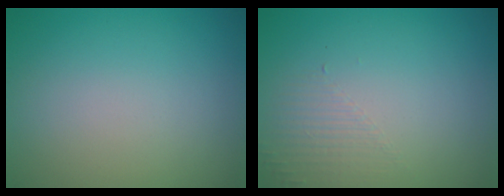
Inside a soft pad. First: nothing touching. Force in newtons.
{"total": 1.4, "press": 0.2, "slide": 1.4}